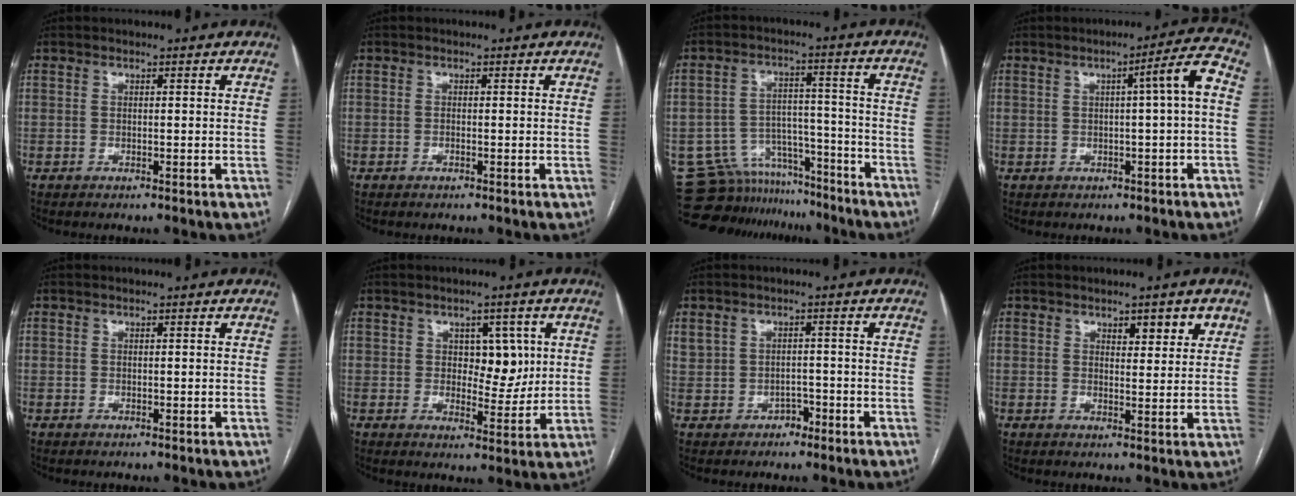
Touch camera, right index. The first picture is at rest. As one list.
[{"total": 0.0}, {"total": 13.6, "force": [-12.3, 5.7, 1.2], "torque": [-0.023, 0.043, -0.181]}, {"total": 5.7, "force": [0.5, -0.5, 5.6], "torque": [-0.076, 0.010, 0.007]}, {"total": 0.0}, {"total": 6.0, "force": [1.6, 3.3, 4.8], "torque": [-0.058, 0.005, 0.028]}, {"total": 2.9, "force": [-0.6, 2.6, 1.1], "torque": [-0.017, 0.021, 0.002]}, {"total": 4.3, "force": [2.6, 1.5, 3.1], "torque": [-0.041, -0.004, 0.037]}]